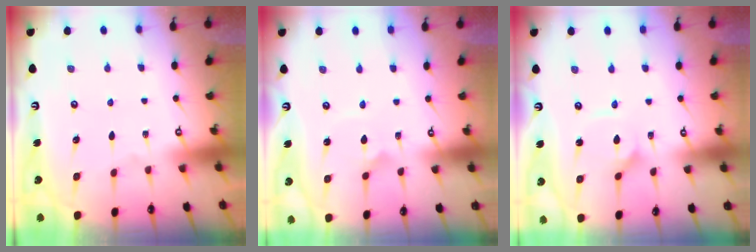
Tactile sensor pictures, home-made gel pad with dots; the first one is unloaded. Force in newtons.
{"total": 2.3, "press": 2.3, "slide": 0.0}
{"total": 2.3, "press": 2.3, "slide": 0.1}